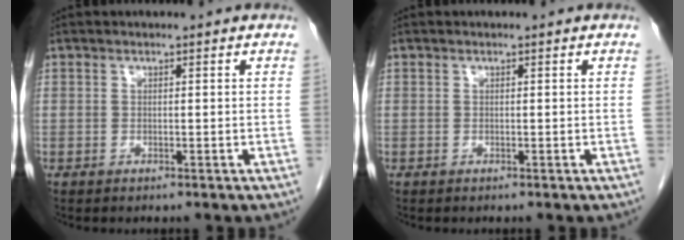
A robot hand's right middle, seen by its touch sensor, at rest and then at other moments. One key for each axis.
{"total": 0.0}